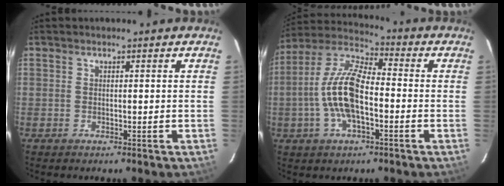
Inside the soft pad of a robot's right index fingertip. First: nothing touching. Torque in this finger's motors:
{"motor_torque": [2.10, -0.04, 0.61, 0.12]}